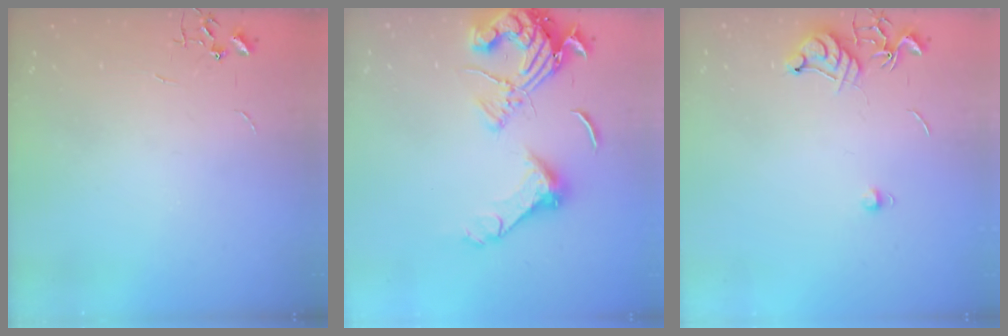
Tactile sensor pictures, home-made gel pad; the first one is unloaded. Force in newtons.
{"total": 16.5, "press": 16.4, "slide": 2.2}
{"total": 7.8, "press": 7.7, "slide": 1.0}